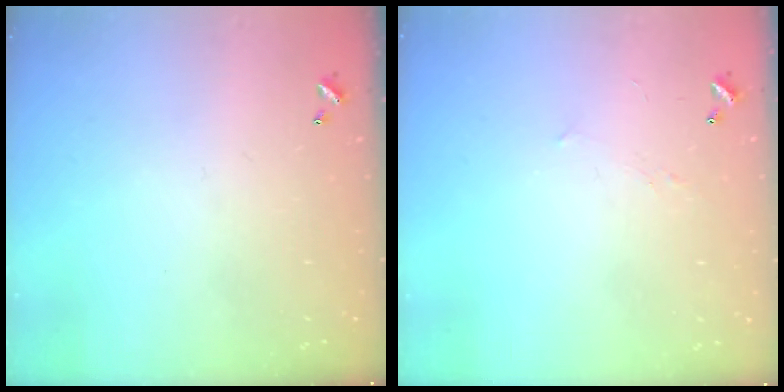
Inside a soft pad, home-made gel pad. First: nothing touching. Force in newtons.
{"total": 2.9, "press": 2.8, "slide": 0.4}